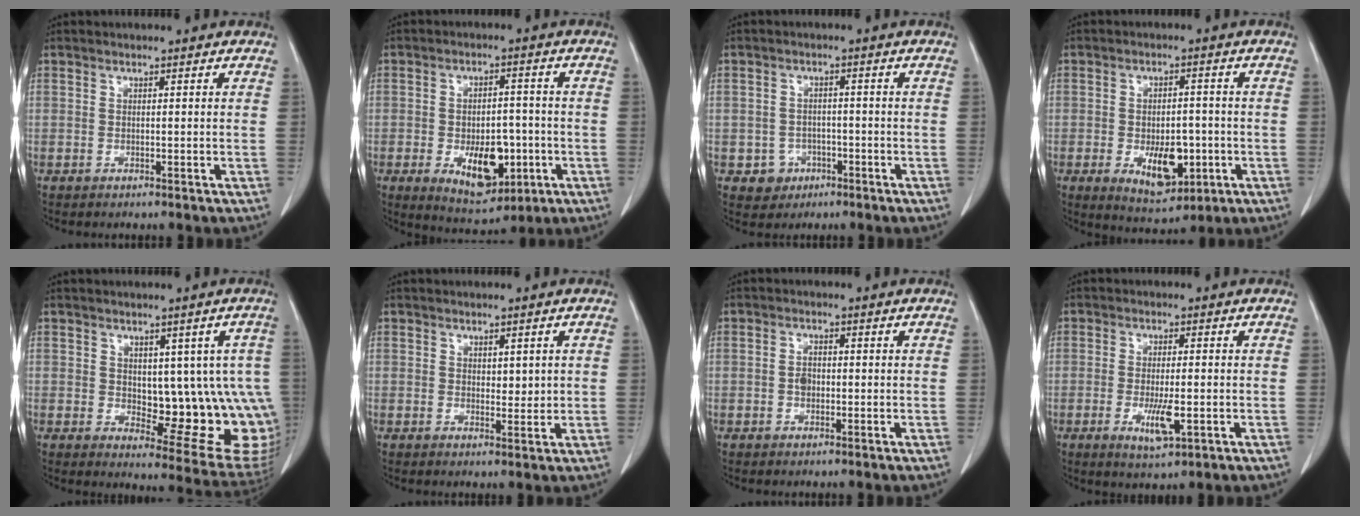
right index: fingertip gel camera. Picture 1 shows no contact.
{"total": 10.2, "force": [-3.1, 5.3, 8.2], "torque": [-0.123, 0.004, -0.032]}
{"total": 4.0, "force": [-1.6, 3.6, 0.1], "torque": [0.005, 0.015, -0.018]}
{"total": 8.6, "force": [-2.4, 4.3, 7.0], "torque": [-0.107, -0.001, -0.022]}
{"total": 13.4, "force": [0.2, 6.5, 11.7], "torque": [-0.105, 0.008, 0.023]}
{"total": 2.1, "force": [0.7, 1.2, 1.6], "torque": [-0.017, -0.006, 0.012]}
{"total": 1.7, "force": [-0.2, 1.2, 1.1], "torque": [-0.017, 0.007, -0.002]}
{"total": 5.2, "force": [-1.4, 1.2, 4.9], "torque": [-0.087, -0.007, -0.017]}